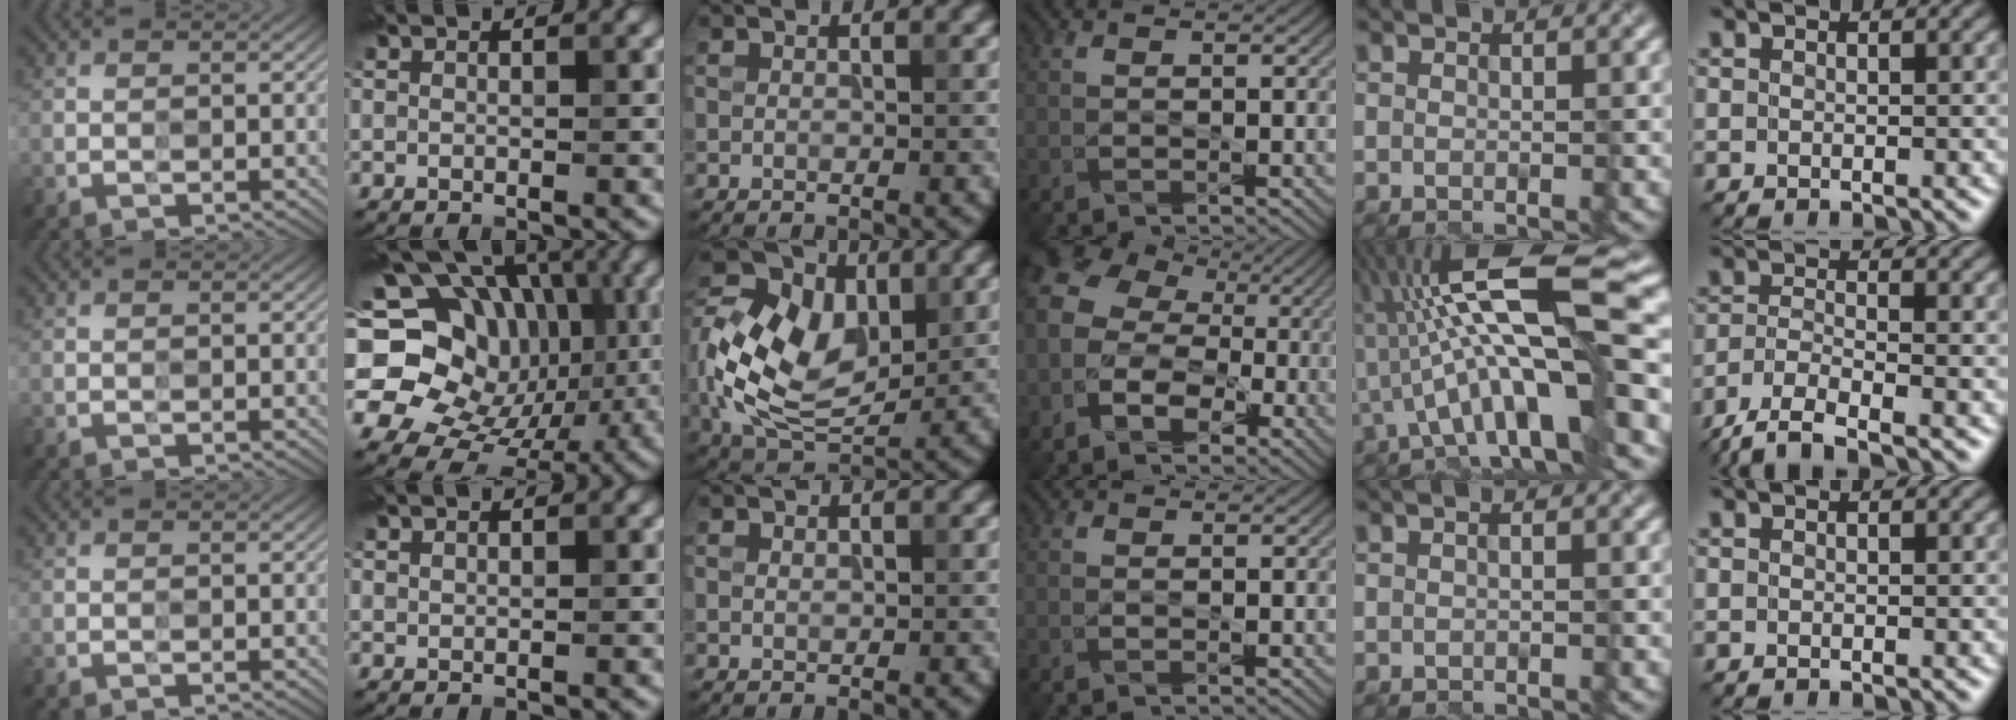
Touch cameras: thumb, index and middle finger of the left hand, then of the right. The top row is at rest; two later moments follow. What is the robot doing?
{"motion": "wipe", "object": "plastic plate"}